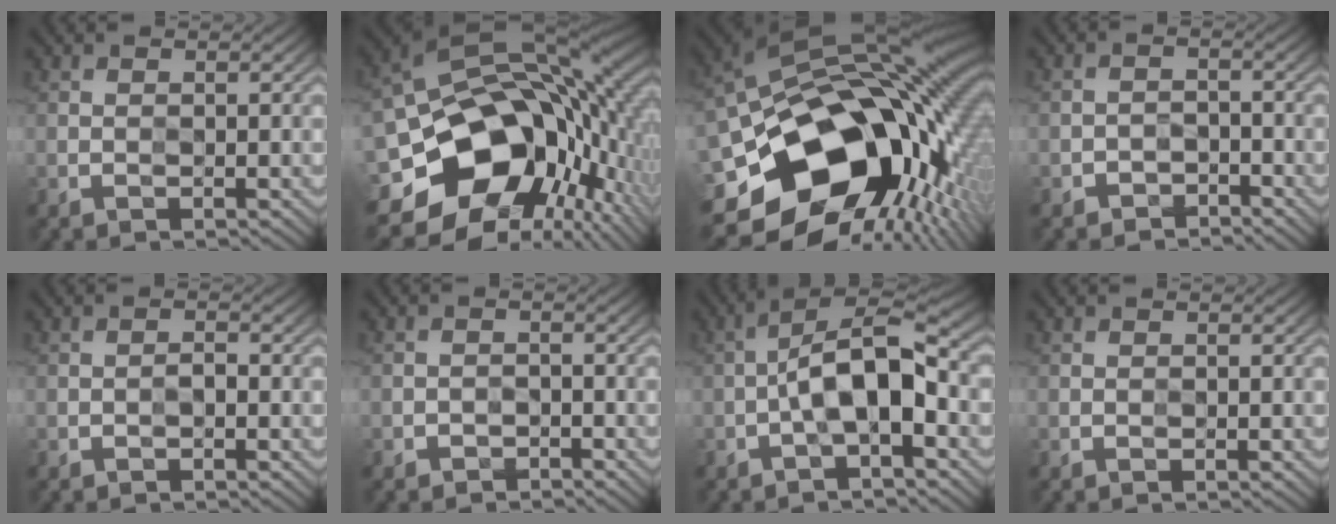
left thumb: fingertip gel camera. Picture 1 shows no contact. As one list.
[{"total": 19.0, "force": [-4.1, 13.6, 12.7], "torque": [-0.215, -0.038, -0.048]}, {"total": 21.1, "force": [-4.2, 14.4, 14.8], "torque": [-0.281, -0.039, -0.058]}, {"total": 2.3, "force": [-1.9, 1.3, -0.2], "torque": [0.014, 0.008, -0.039]}, {"total": 0.9, "force": [-0.4, 0.5, 0.6], "torque": [-0.006, 0.007, -0.008]}, {"total": 1.6, "force": [-1.2, 0.9, -0.5], "torque": [0.019, 0.004, -0.027]}, {"total": 8.4, "force": [-1.9, 3.2, 7.6], "torque": [-0.129, 0.026, -0.041]}, {"total": 0.0}]